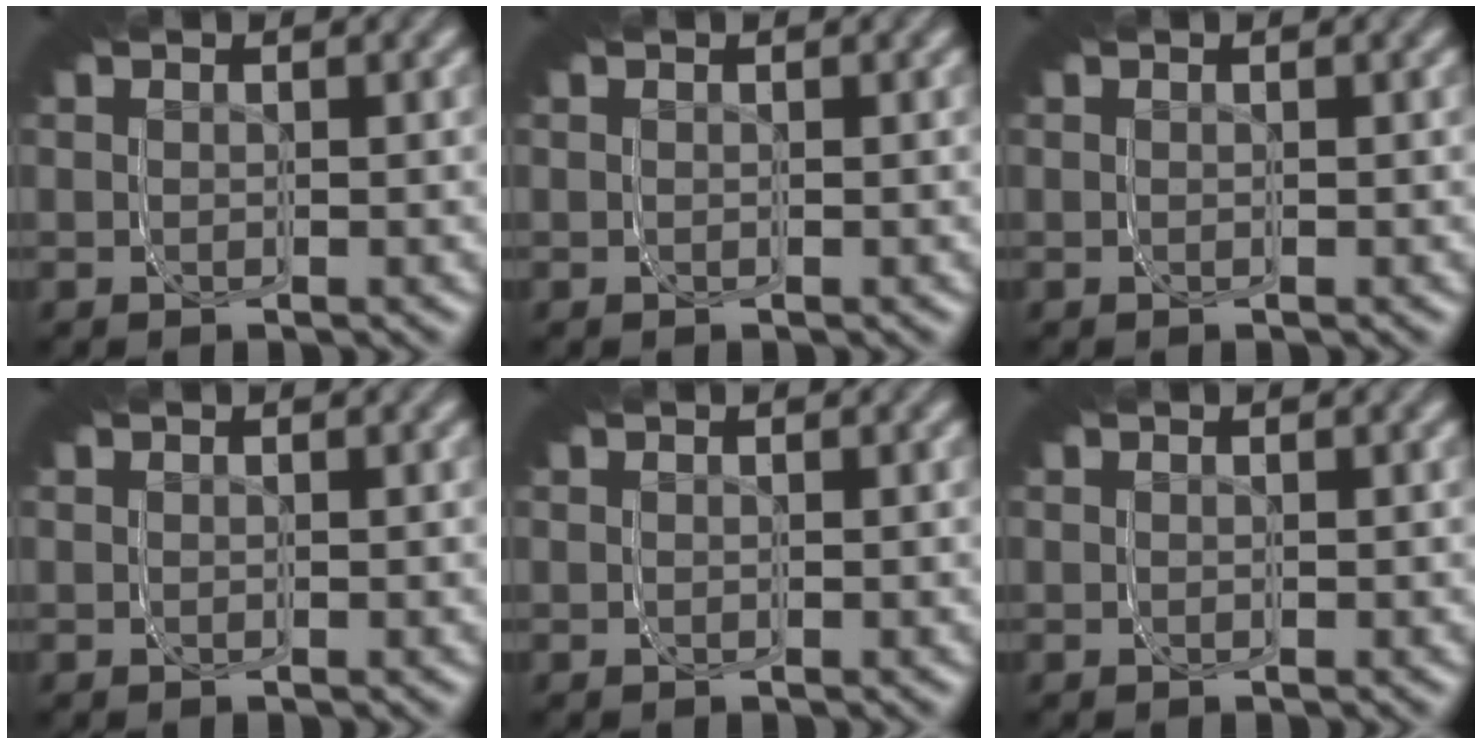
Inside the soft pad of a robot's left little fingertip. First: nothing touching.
{"total": 0.0}
{"total": 0.0}
{"total": 0.0}
{"total": 0.0}
{"total": 0.0}